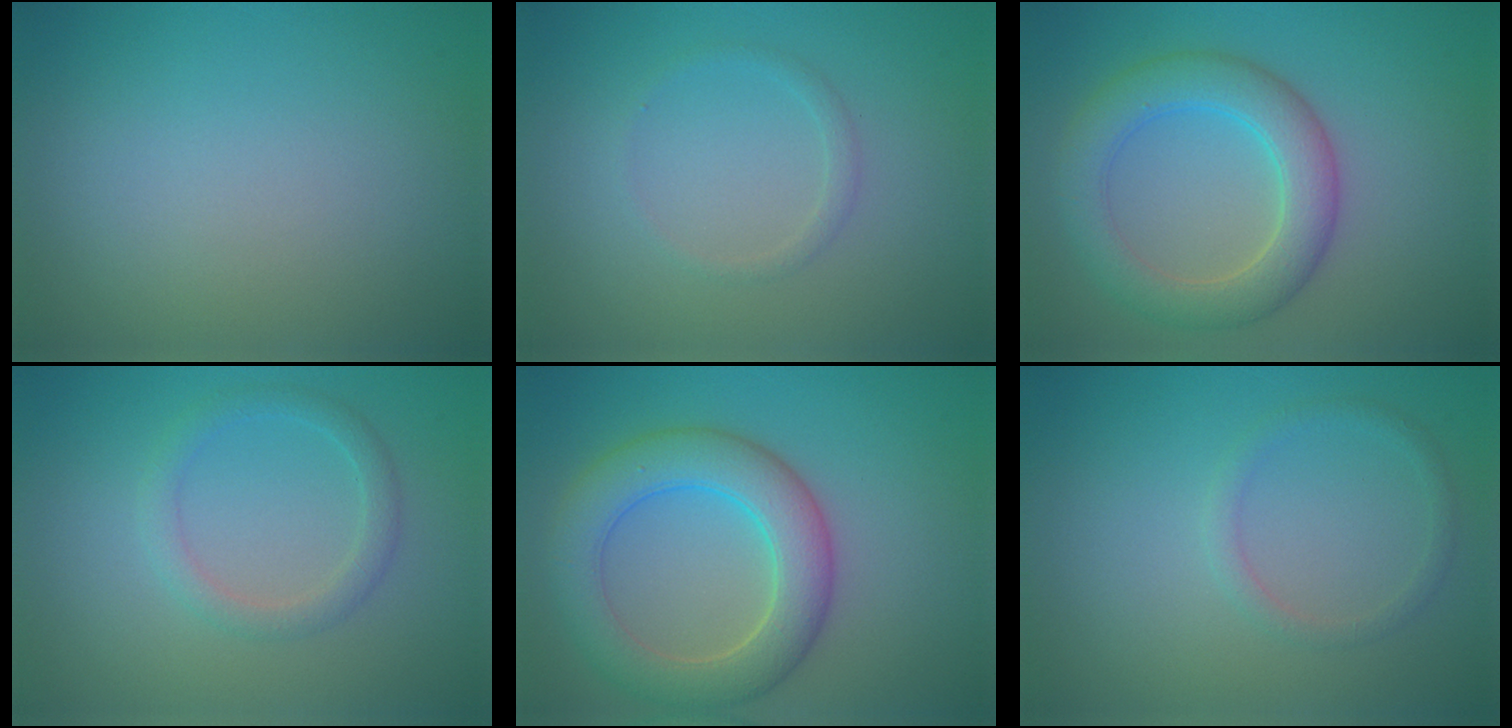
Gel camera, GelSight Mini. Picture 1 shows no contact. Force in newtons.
{"total": 1.0, "press": 1.0, "slide": 0.1}
{"total": 5.5, "press": 5.5, "slide": 0.1}
{"total": 2.1, "press": 2.1, "slide": 0.1}
{"total": 6.6, "press": 6.6, "slide": 0.2}
{"total": 1.3, "press": 1.3, "slide": 0.0}